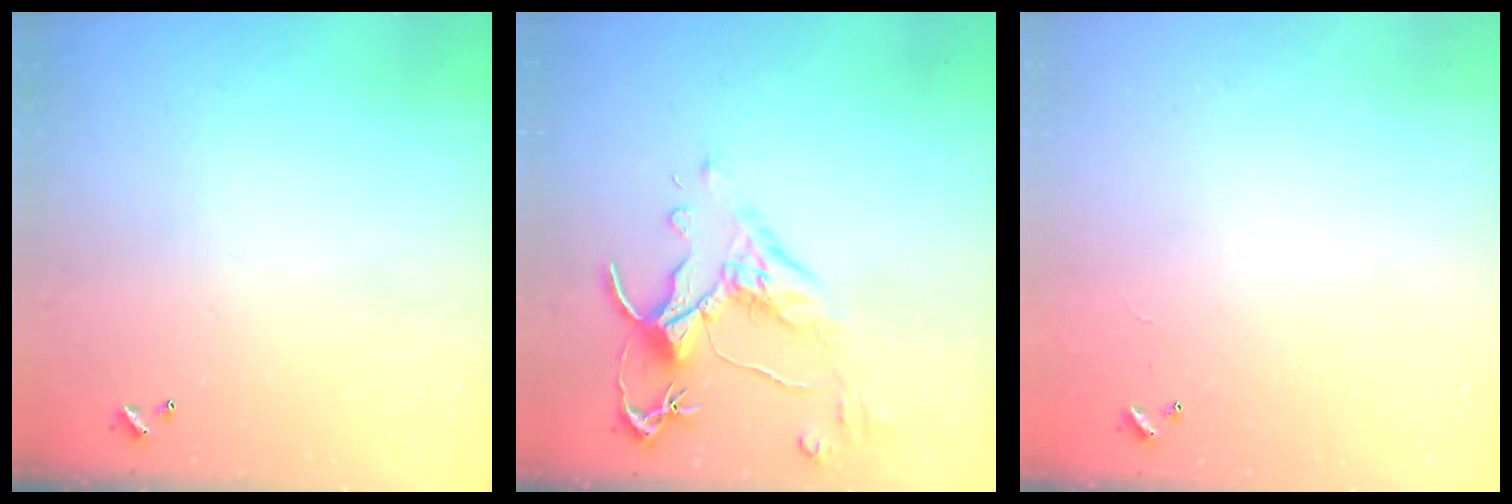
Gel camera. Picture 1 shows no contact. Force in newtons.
{"total": 2.6, "press": 2.2, "slide": 1.3}
{"total": 9.3, "press": 9.3, "slide": 0.3}